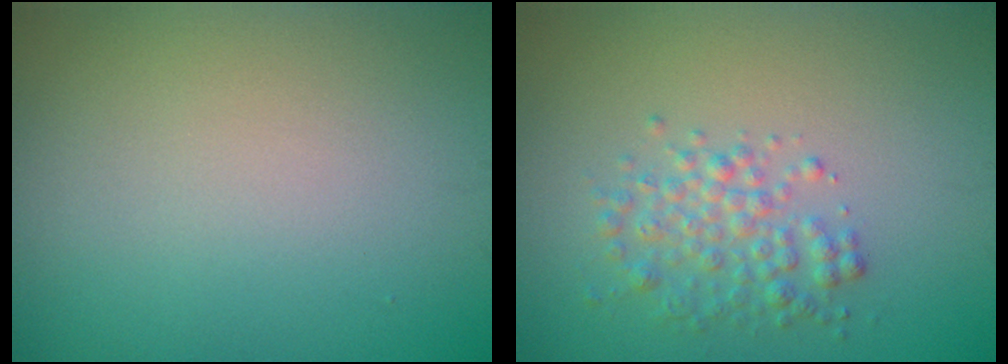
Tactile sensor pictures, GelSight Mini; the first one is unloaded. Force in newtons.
{"total": 2.6, "press": 2.6, "slide": 0.0}